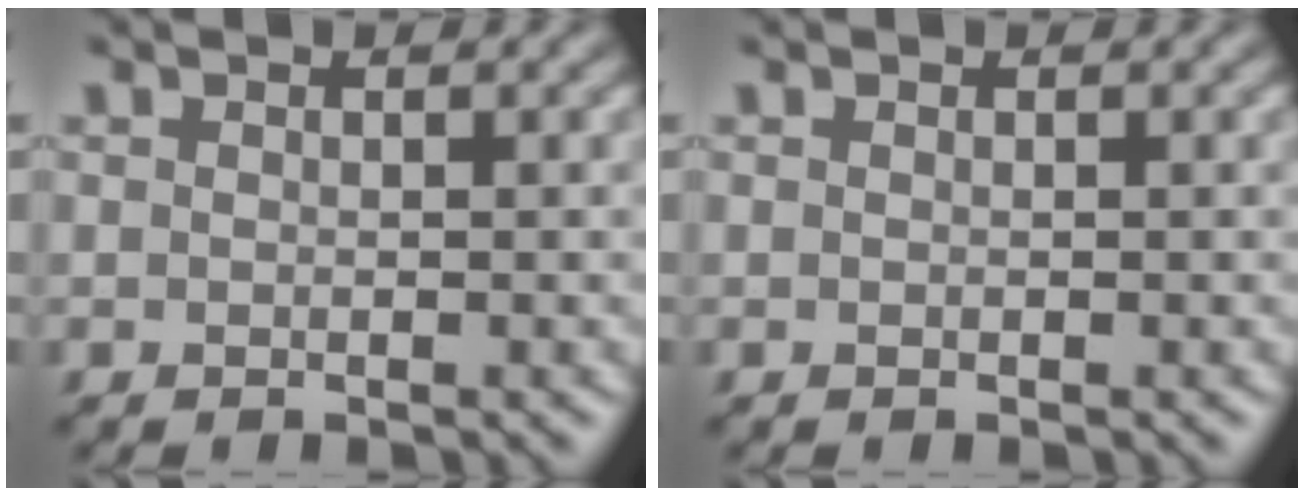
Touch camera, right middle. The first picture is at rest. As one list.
[{"total": 0.0}]